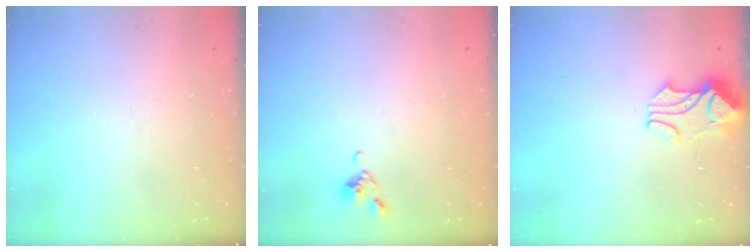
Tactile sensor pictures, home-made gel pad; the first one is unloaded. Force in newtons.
{"total": 6.7, "press": 6.7, "slide": 0.5}
{"total": 2.0, "press": 1.9, "slide": 0.8}